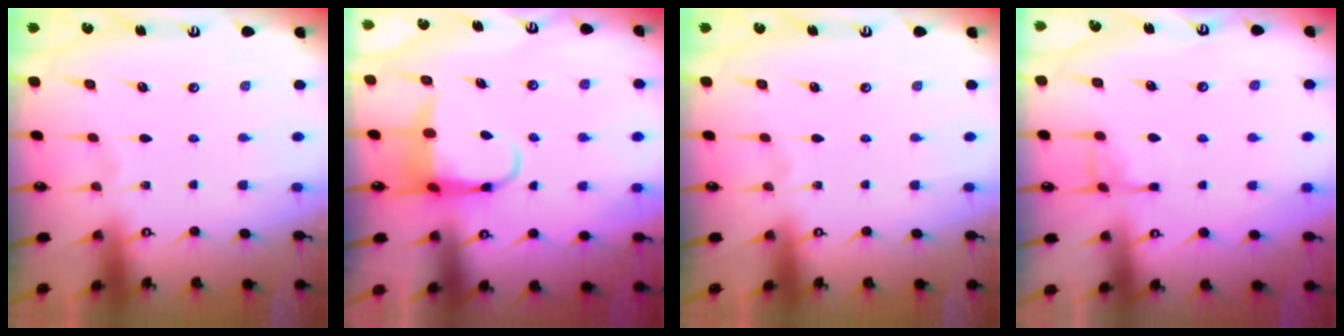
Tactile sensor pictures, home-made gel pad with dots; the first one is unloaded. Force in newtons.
{"total": 5.8, "press": 5.8, "slide": 0.6}
{"total": 0.0}
{"total": 5.6, "press": 5.6, "slide": 0.8}